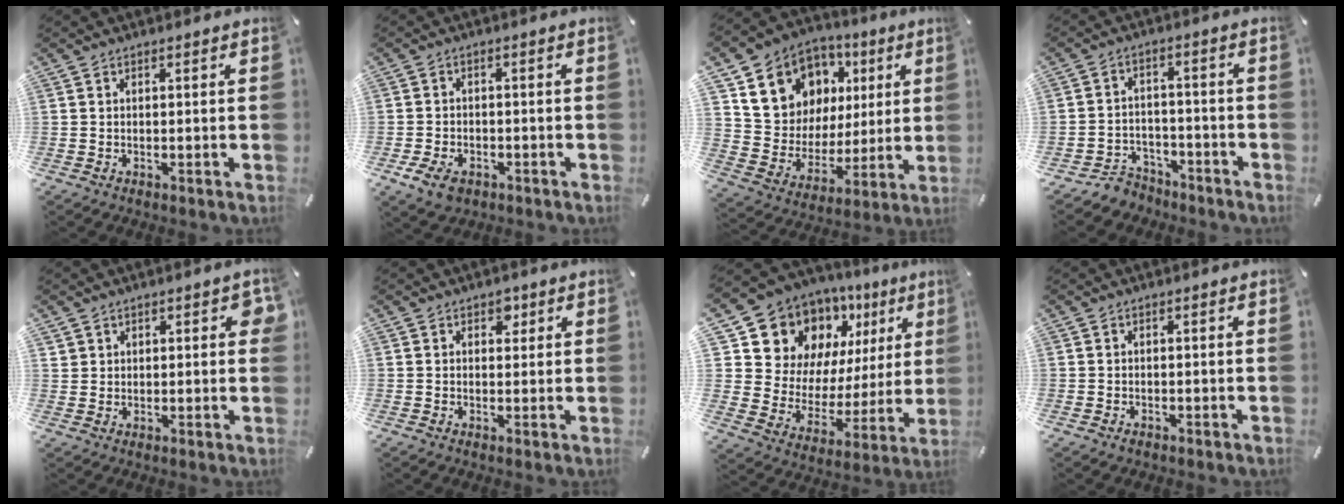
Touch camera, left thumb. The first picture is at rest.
{"total": 4.6, "force": [-2.5, 3.3, 2.1], "torque": [-0.051, 0.009, -0.050]}
{"total": 12.5, "force": [6.0, 10.8, 1.9], "torque": [-0.038, -0.052, 0.123]}
{"total": 6.0, "force": [-4.8, 3.4, 1.3], "torque": [-0.024, 0.023, -0.091]}
{"total": 3.7, "force": [1.9, 2.6, 1.8], "torque": [-0.014, -0.003, 0.030]}
{"total": 2.4, "force": [1.2, 1.8, 1.1], "torque": [0.000, -0.005, 0.014]}
{"total": 15.5, "force": [10.5, 10.5, 4.2], "torque": [-0.072, -0.098, 0.199]}
{"total": 0.6, "force": [-0.3, 0.4, 0.3], "torque": [-0.005, -0.001, -0.007]}